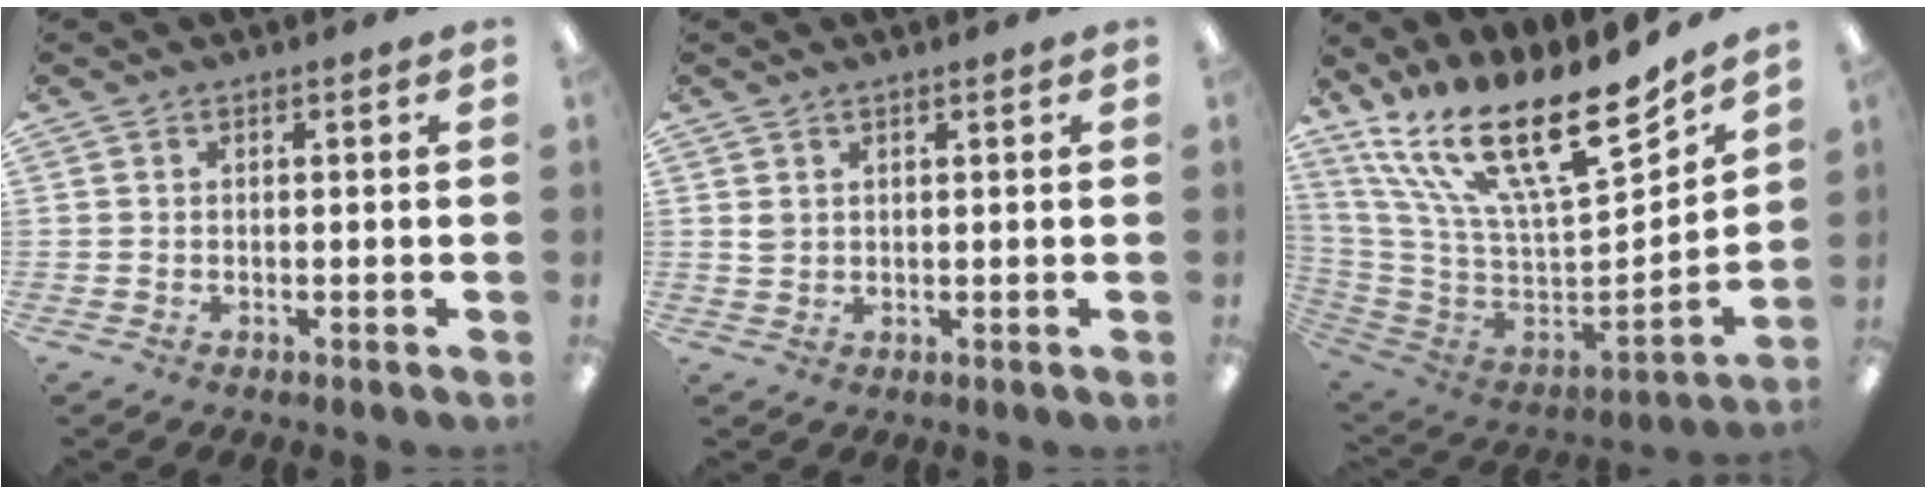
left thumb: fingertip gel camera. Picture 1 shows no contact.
{"total": 1.5, "force": [1.0, 0.9, 0.6], "torque": [-0.015, 0.001, 0.019]}
{"total": 25.2, "force": [15.3, 8.7, 18.0], "torque": [-0.317, -0.109, 0.269]}